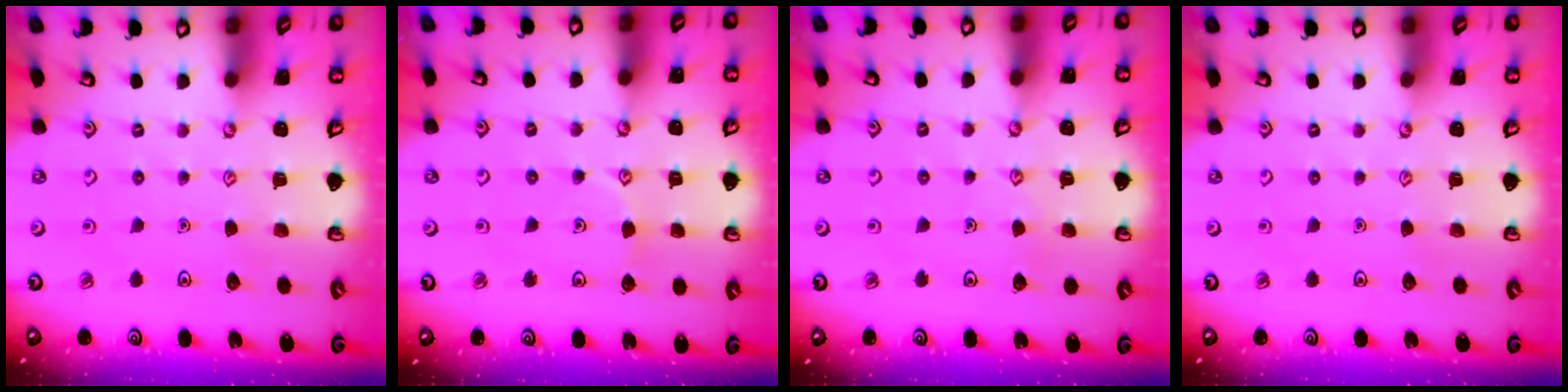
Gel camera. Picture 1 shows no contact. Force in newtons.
{"total": 5.7, "press": 5.7, "slide": 0.6}
{"total": 4.0, "press": 4.0, "slide": 0.2}
{"total": 0.0}